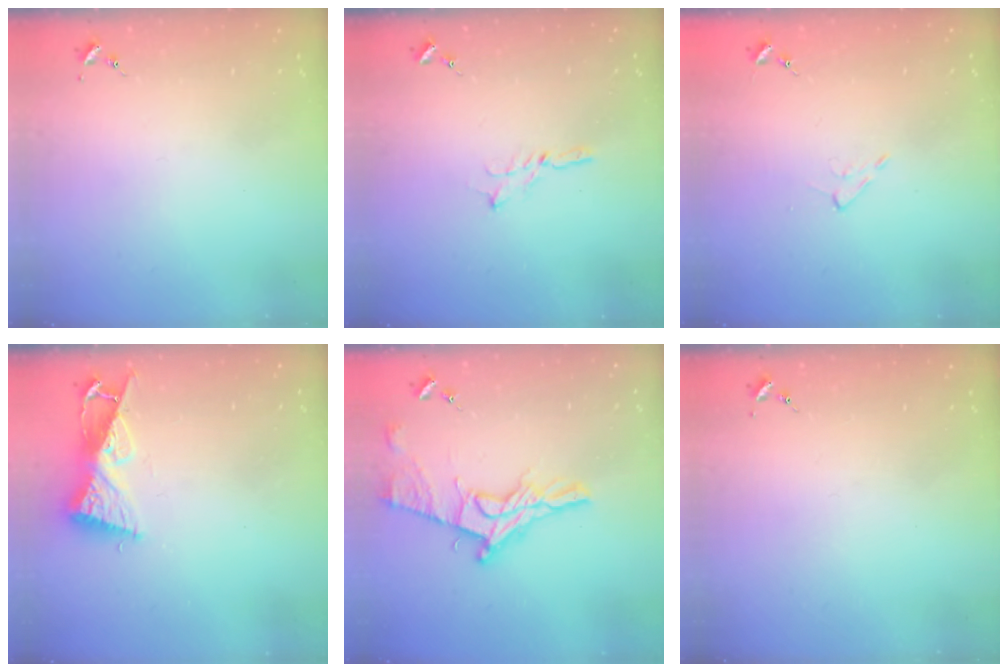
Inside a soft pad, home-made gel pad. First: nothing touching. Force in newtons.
{"total": 3.5, "press": 3.5, "slide": 0.1}
{"total": 4.3, "press": 4.3, "slide": 0.7}
{"total": 8.9, "press": 8.9, "slide": 0.3}
{"total": 15.6, "press": 15.5, "slide": 1.6}
{"total": 0.0}